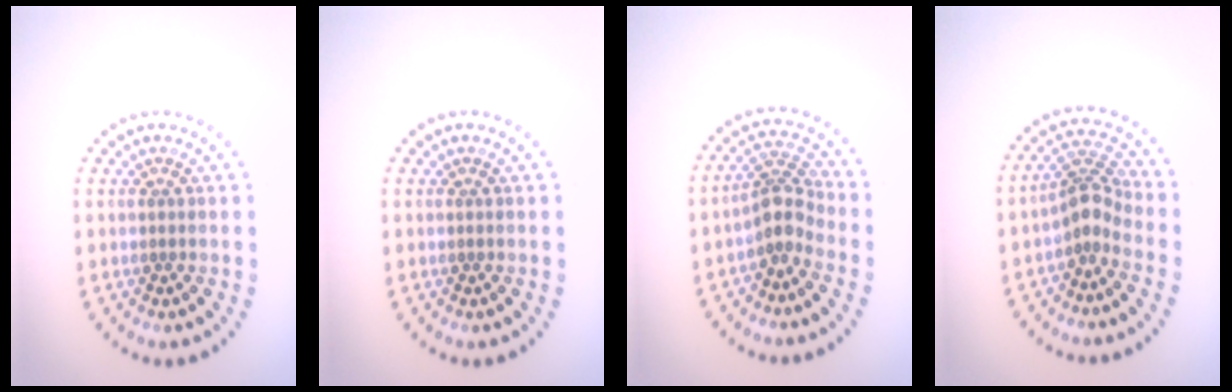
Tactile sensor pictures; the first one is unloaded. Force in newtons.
{"total": 0.0}
{"total": 2.7, "press": 2.1, "slide": 1.7}
{"total": 2.9, "press": 2.1, "slide": 2.0}